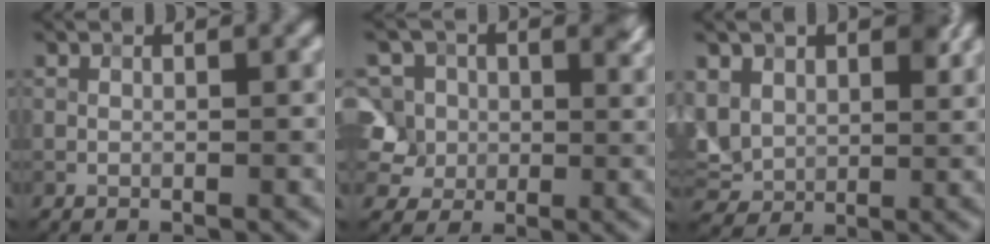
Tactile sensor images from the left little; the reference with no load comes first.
{"total": 8.6, "force": [2.7, 7.1, 4.1], "torque": [-0.067, 0.020, 0.024]}
{"total": 6.7, "force": [2.5, 5.2, 3.5], "torque": [-0.097, 0.001, 0.047]}